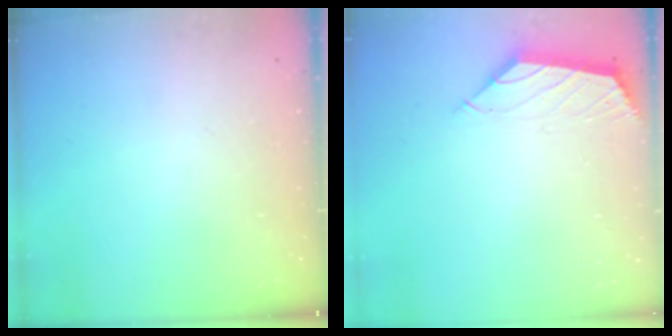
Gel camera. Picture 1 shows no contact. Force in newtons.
{"total": 2.0, "press": 1.9, "slide": 0.3}